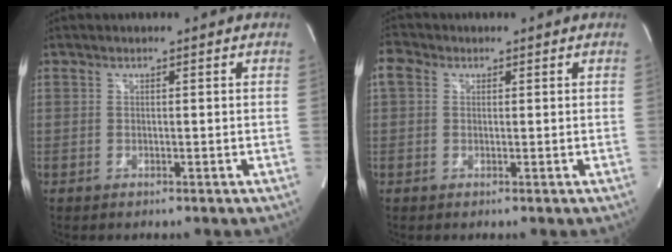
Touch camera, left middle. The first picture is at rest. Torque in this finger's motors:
{"motor_torque": [-0.08, -0.18, 0.29, 0.05]}